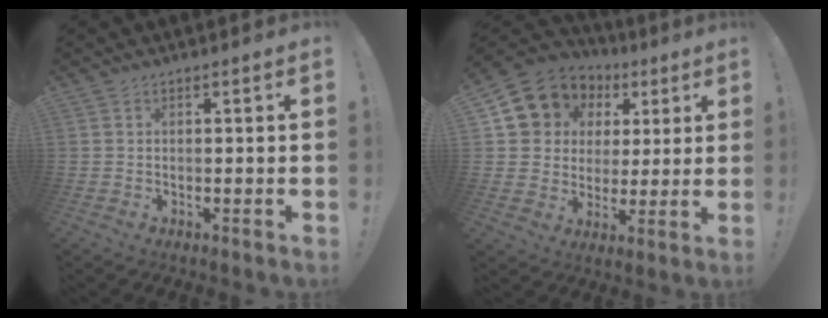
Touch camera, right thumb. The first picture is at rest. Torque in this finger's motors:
{"motor_torque": [0.25, 0.78, 0.31, -0.25, 0.07]}